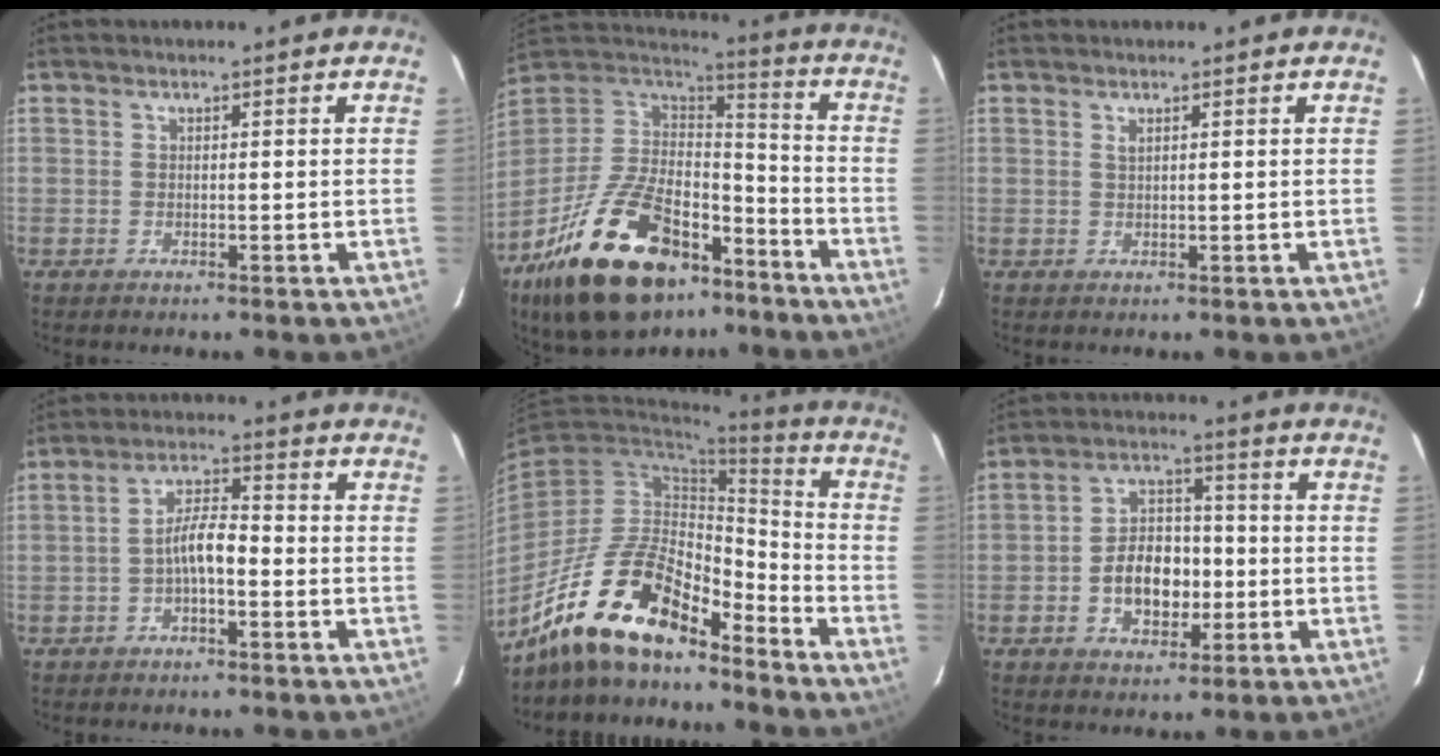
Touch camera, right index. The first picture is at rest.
{"total": 28.4, "force": [-17.5, 14.5, 17.1], "torque": [-0.343, -0.001, -0.271]}
{"total": 0.8, "force": [0.5, 0.2, 0.5], "torque": [-0.011, 0.002, 0.010]}
{"total": 5.0, "force": [-1.9, 1.5, 4.3], "torque": [-0.085, 0.015, -0.035]}
{"total": 18.1, "force": [-14.2, 5.8, 9.6], "torque": [-0.186, 0.008, -0.264]}
{"total": 9.6, "force": [-2.4, 6.5, 6.6], "torque": [-0.125, 0.022, -0.031]}